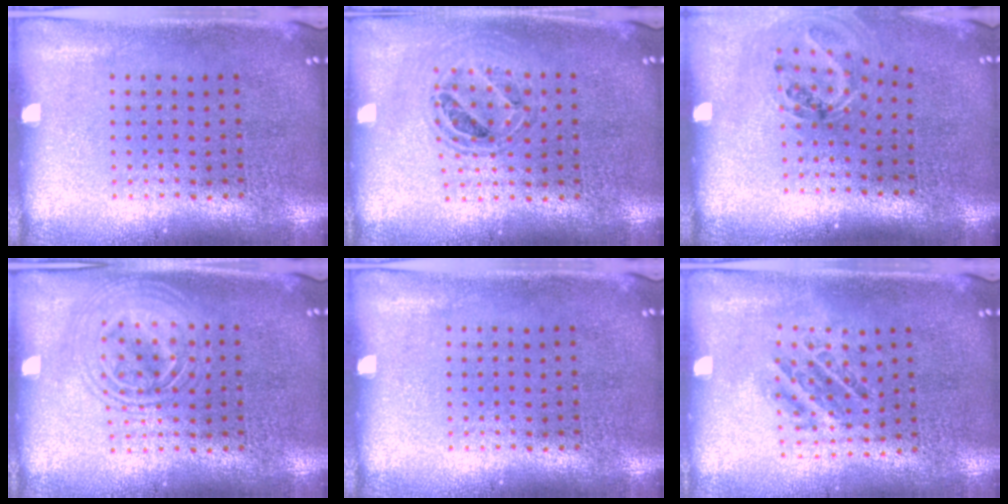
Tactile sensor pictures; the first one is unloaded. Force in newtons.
{"total": 0.8, "press": 0.8, "slide": 0.2}
{"total": 1.1, "press": 1.1, "slide": 0.4}
{"total": 1.7, "press": 1.7, "slide": 0.3}
{"total": 0.0}
{"total": 1.0, "press": 1.0, "slide": 0.2}